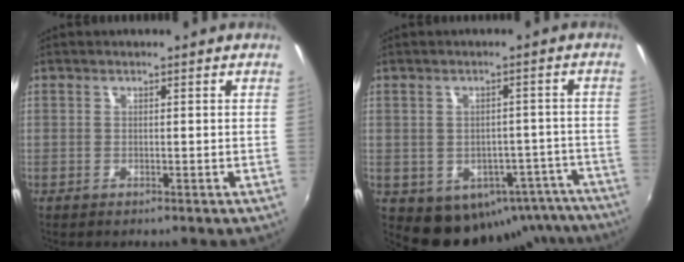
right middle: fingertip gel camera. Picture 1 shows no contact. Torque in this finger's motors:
{"motor_torque": [1.08, -1.06, 0.43, 0.10]}